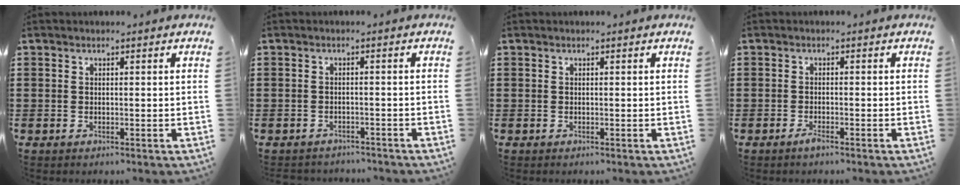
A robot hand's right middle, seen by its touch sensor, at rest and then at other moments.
{"total": 1.7, "force": [-1.7, 0.3, -0.1], "torque": [-0.004, 0.000, -0.038]}
{"total": 0.0}
{"total": 1.3, "force": [-1.0, 0.1, 0.9], "torque": [-0.024, -0.009, -0.019]}